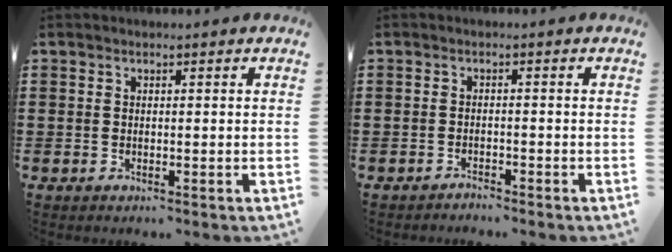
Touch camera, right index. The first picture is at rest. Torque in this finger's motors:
{"motor_torque": [-0.15, 0.56, -1.05, -0.20]}